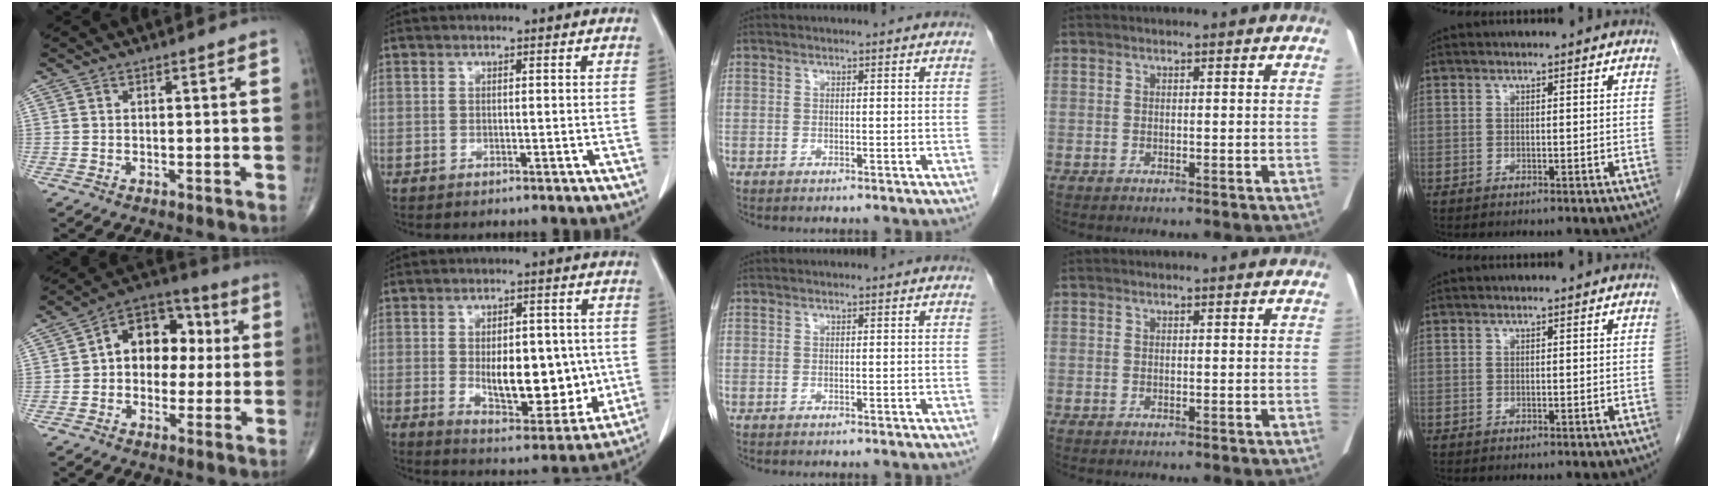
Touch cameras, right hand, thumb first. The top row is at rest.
{"thumb": {"total": 13.2, "force": [1.6, 9.5, 8.9], "torque": [-0.087, 0.030, 0.011]}, "index": {"total": 13.3, "force": [-0.7, 6.3, 11.6], "torque": [-0.164, -0.002, 0.008]}}